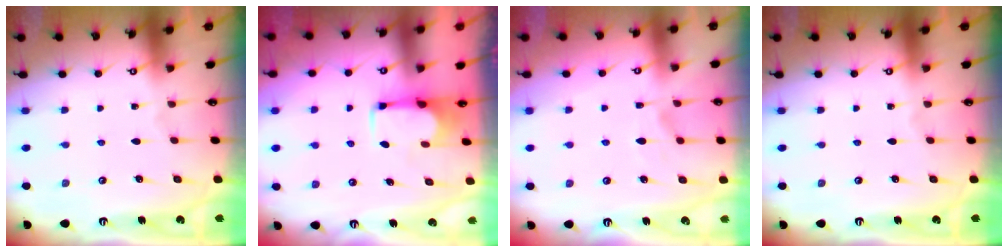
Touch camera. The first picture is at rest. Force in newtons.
{"total": 2.3, "press": 2.3, "slide": 0.4}
{"total": 1.4, "press": 0.7, "slide": 1.2}
{"total": 0.0}